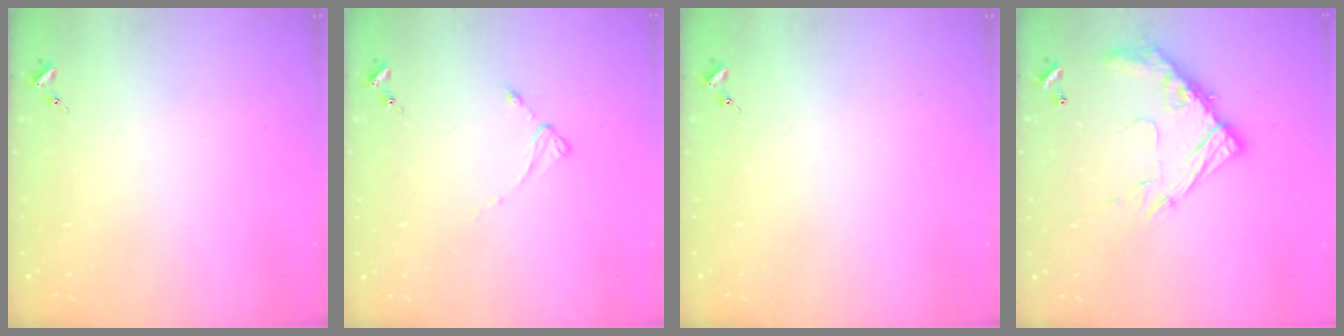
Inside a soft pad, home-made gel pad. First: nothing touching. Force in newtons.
{"total": 2.5, "press": 2.5, "slide": 0.3}
{"total": 0.0}
{"total": 15.6, "press": 15.5, "slide": 1.2}